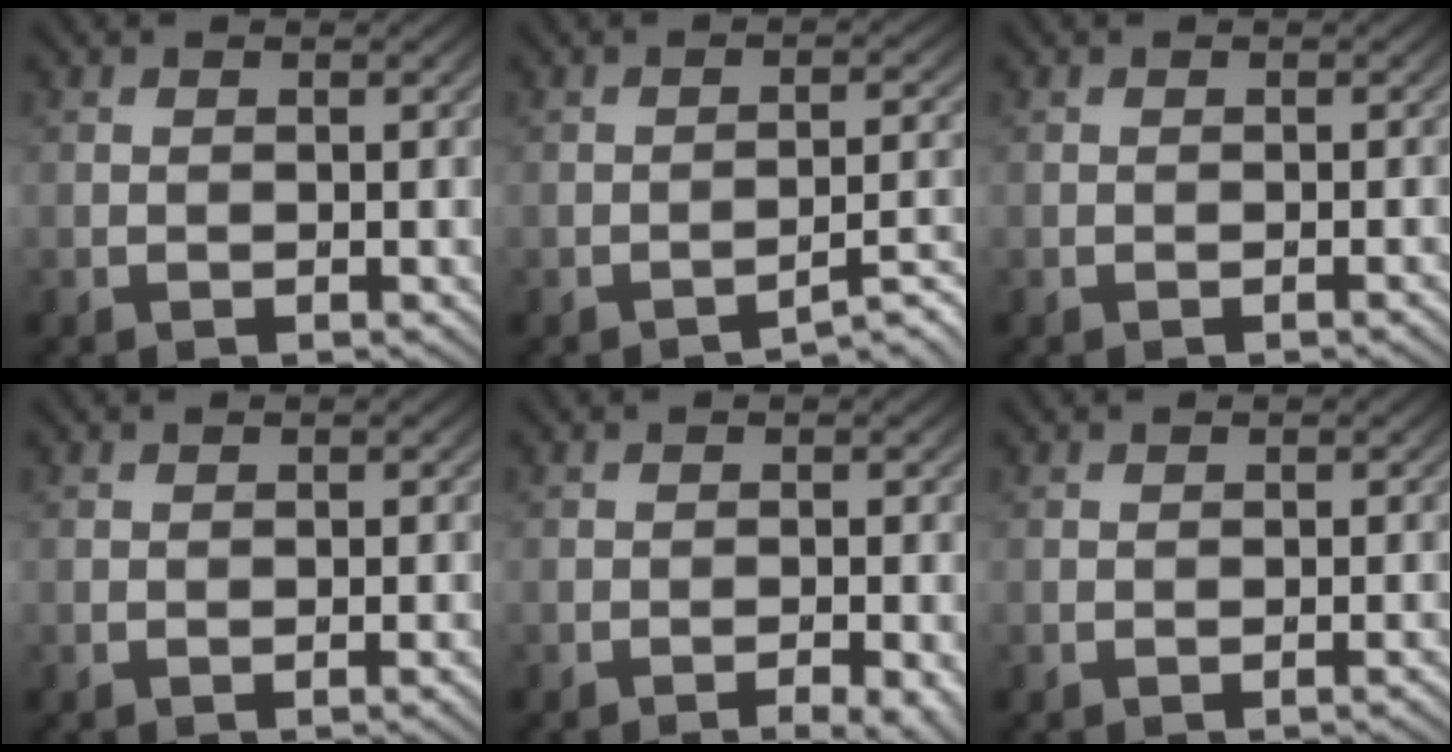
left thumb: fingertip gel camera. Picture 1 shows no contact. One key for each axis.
{"total": 2.9, "fx": -2.8, "fy": -0.4, "fz": 0.9, "tx": -0.009, "ty": 0.010, "tz": -0.038}
{"total": 0.7, "fx": -0.6, "fy": -0.3, "fz": 0.1, "tx": -0.003, "ty": 0.004, "tz": -0.011}
{"total": 0.8, "fx": -0.7, "fy": -0.1, "fz": 0.5, "tx": -0.007, "ty": 0.003, "tz": -0.012}
{"total": 3.1, "fx": -1.9, "fy": 0.7, "fz": 2.4, "tx": -0.034, "ty": 0.005, "tz": -0.027}
{"total": 0.8, "fx": -0.8, "fy": -0.3, "fz": 0.2, "tx": -0.005, "ty": 0.004, "tz": -0.014}